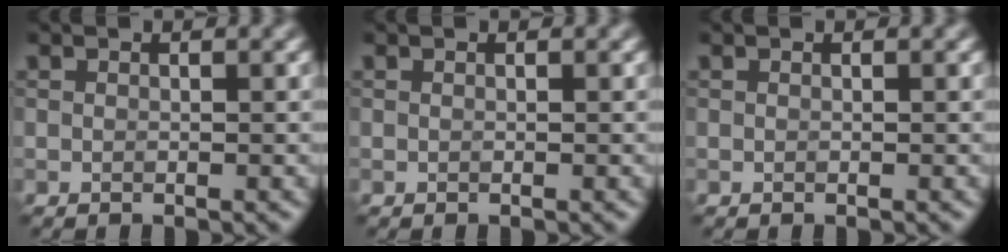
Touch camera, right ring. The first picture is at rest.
{"total": 0.0}
{"total": 0.0}